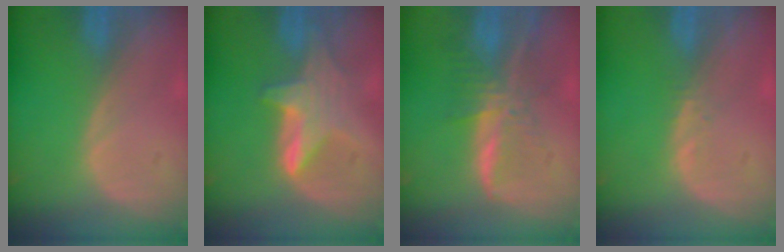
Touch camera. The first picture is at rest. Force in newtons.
{"total": 6.1, "press": 6.0, "slide": 0.5}
{"total": 7.9, "press": 6.7, "slide": 4.3}
{"total": 0.7, "press": 0.7, "slide": 0.1}